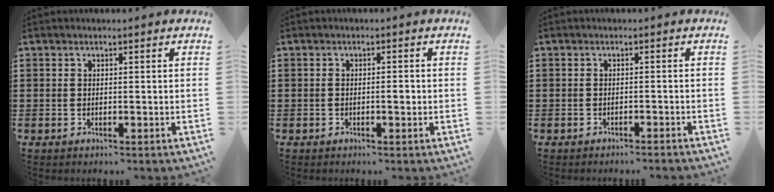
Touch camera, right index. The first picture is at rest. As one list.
[{"total": 1.6, "force": [-0.4, 0.5, 1.5], "torque": [-0.029, 0.001, -0.007]}, {"total": 1.2, "force": [-1.1, -0.3, 0.2], "torque": [-0.005, -0.001, -0.023]}]